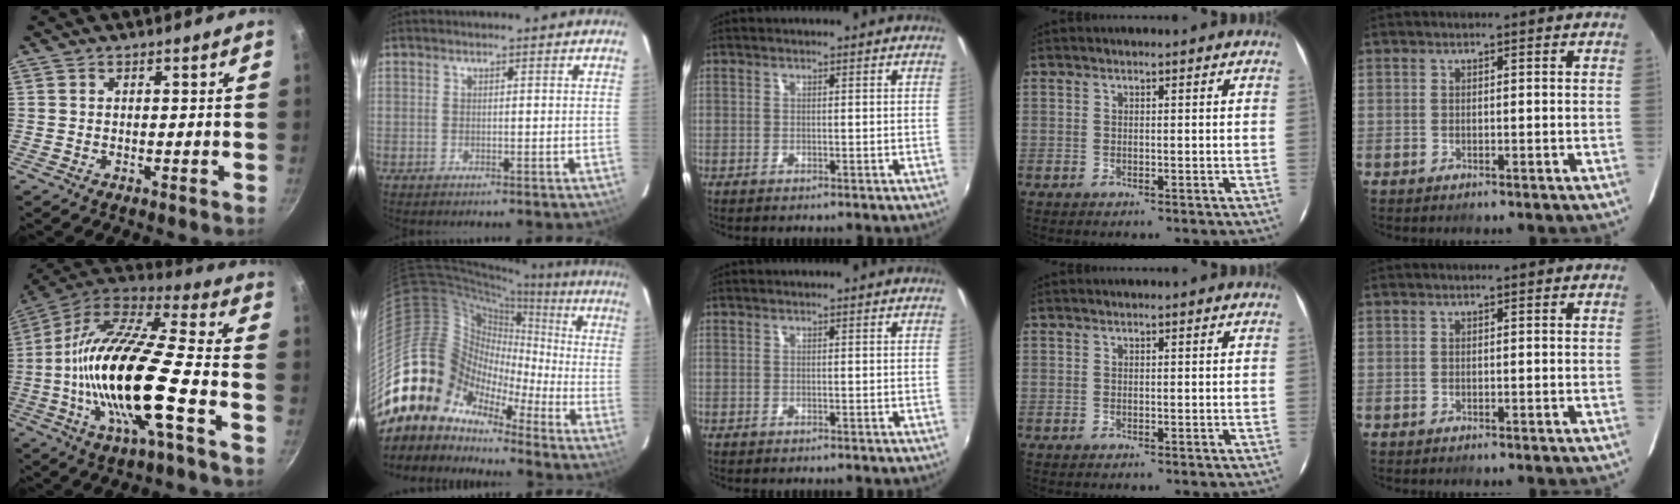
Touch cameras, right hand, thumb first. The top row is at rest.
{"thumb": {"total": 23.7, "force": [-5.7, 5.8, 22.3], "torque": [-0.407, 0.024, -0.124]}, "index": {"total": 13.4, "force": [-8.2, 10.3, 2.3], "torque": [-0.060, 0.042, -0.173]}}